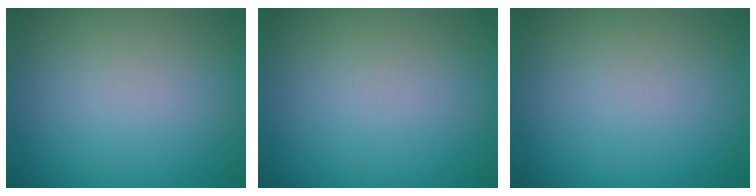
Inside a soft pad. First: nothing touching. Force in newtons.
{"total": 0.0}
{"total": 0.0}